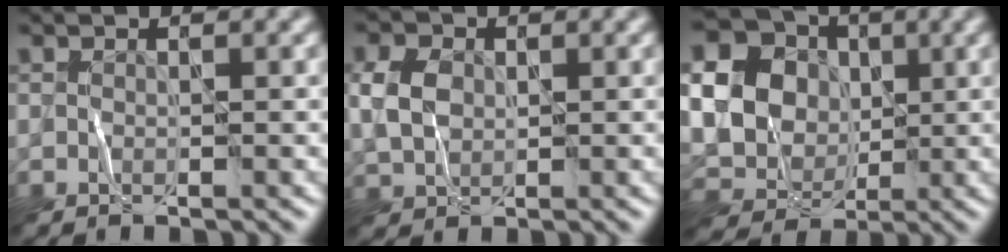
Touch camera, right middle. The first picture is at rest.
{"total": 3.0, "force": [0.6, 2.5, 1.6], "torque": [-0.054, 0.005, 0.014]}
{"total": 14.5, "force": [2.9, 13.1, 5.4], "torque": [-0.169, 0.017, 0.048]}